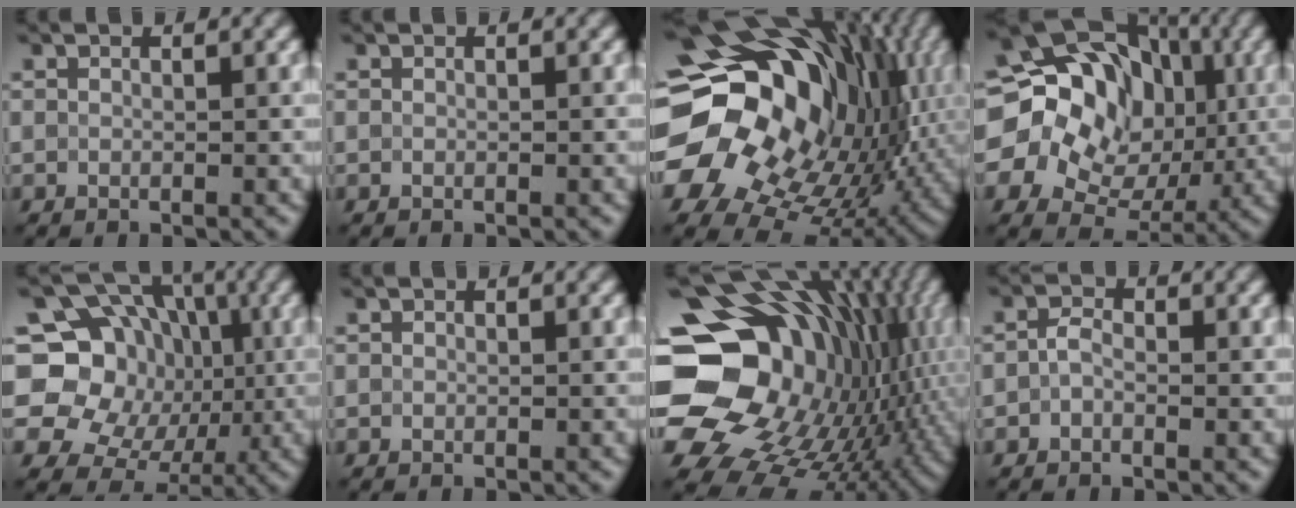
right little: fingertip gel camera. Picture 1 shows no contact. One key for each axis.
{"total": 0.0}
{"total": 20.5, "fx": 3.0, "fy": 15.4, "fz": 13.2, "tx": -0.238, "ty": -0.020, "tz": 0.068}
{"total": 17.3, "fx": 2.0, "fy": 14.2, "fz": 9.6, "tx": -0.183, "ty": 0.018, "tz": 0.024}
{"total": 14.4, "fx": 0.0, "fy": 13.0, "fz": 6.2, "tx": -0.128, "ty": 0.022, "tz": -0.024}
{"total": 0.0}
{"total": 21.1, "fx": 0.3, "fy": 16.5, "fz": 13.1, "tx": -0.244, "ty": -0.018, "tz": 0.019}
{"total": 1.5, "fx": -0.5, "fy": 1.0, "fz": 0.9, "tx": -0.017, "ty": 0.003, "tz": -0.015}